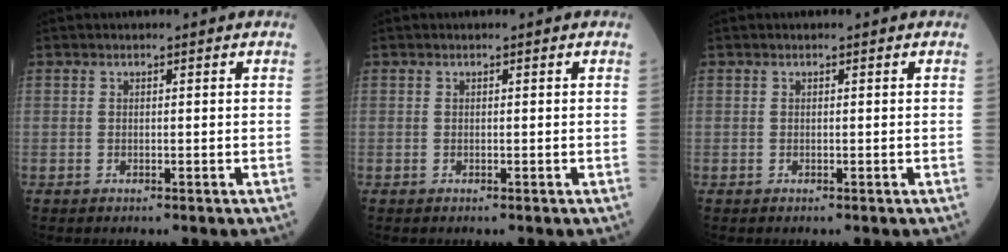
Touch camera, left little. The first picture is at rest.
{"total": 0.0}
{"total": 0.0}